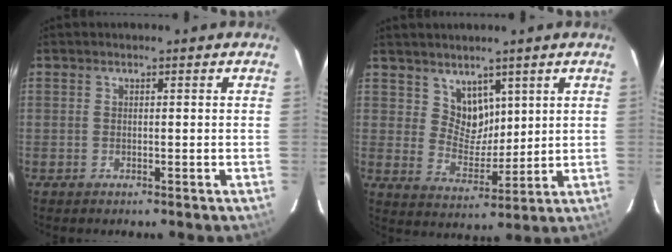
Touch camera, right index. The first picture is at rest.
{"total": 6.1, "force": [3.9, 4.4, 1.9], "torque": [-0.023, 0.000, 0.079]}